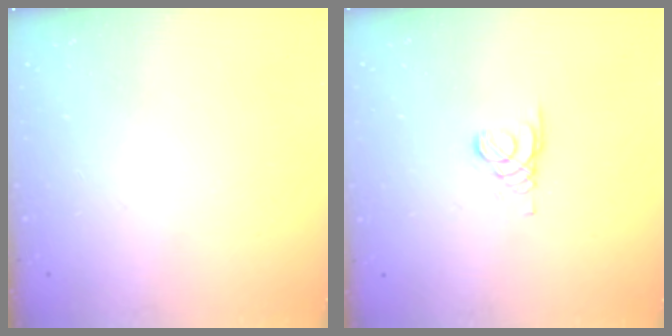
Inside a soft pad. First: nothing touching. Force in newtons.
{"total": 1.4, "press": 1.4, "slide": 0.2}